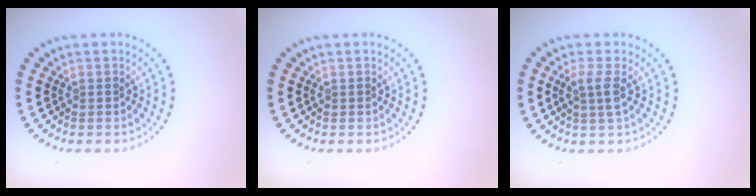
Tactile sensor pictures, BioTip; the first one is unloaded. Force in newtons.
{"total": 0.0}
{"total": 1.9, "press": 1.6, "slide": 1.0}